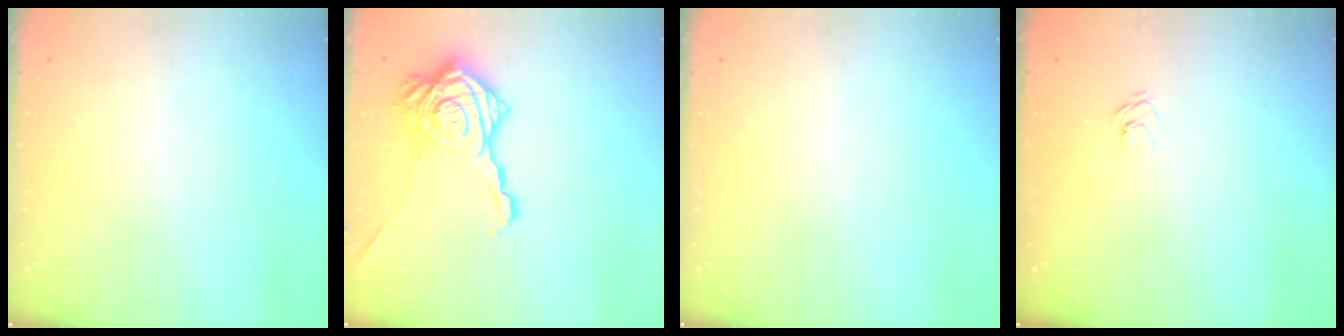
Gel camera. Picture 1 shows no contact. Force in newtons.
{"total": 22.9, "press": 22.9, "slide": 1.3}
{"total": 0.0}
{"total": 2.4, "press": 2.0, "slide": 1.3}